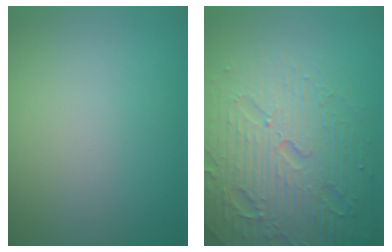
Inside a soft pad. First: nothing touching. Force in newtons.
{"total": 7.4, "press": 7.3, "slide": 1.5}